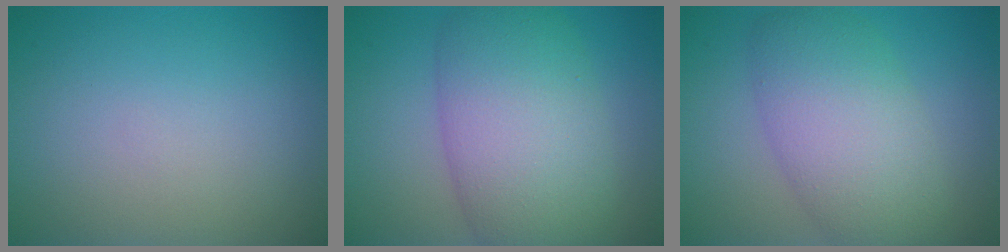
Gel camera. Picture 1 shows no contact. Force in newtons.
{"total": 9.7, "press": 9.7, "slide": 0.5}
{"total": 7.3, "press": 7.3, "slide": 0.4}